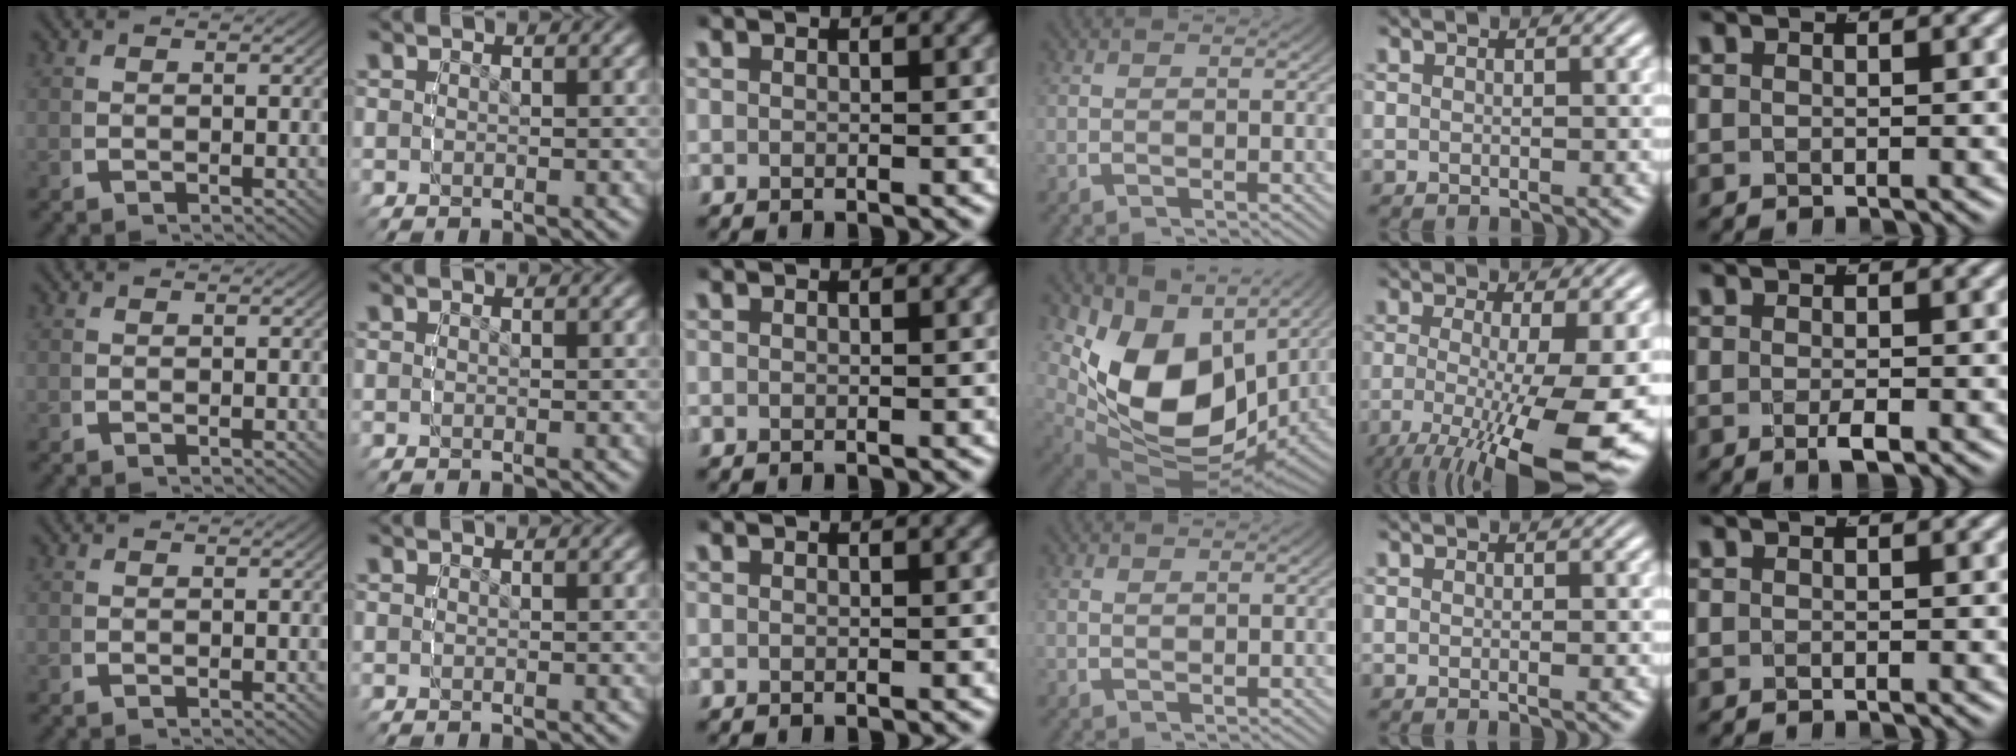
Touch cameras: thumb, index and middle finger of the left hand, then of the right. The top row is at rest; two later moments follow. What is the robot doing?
{"motion": "lift_and_place", "object": "markers"}